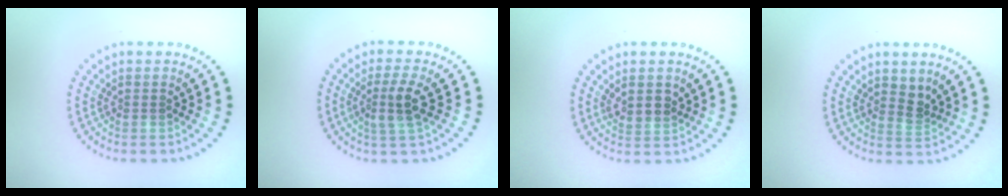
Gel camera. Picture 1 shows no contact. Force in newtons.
{"total": 2.7, "press": 2.4, "slide": 1.3}
{"total": 2.1, "press": 1.9, "slide": 0.9}
{"total": 1.5, "press": 1.2, "slide": 1.0}